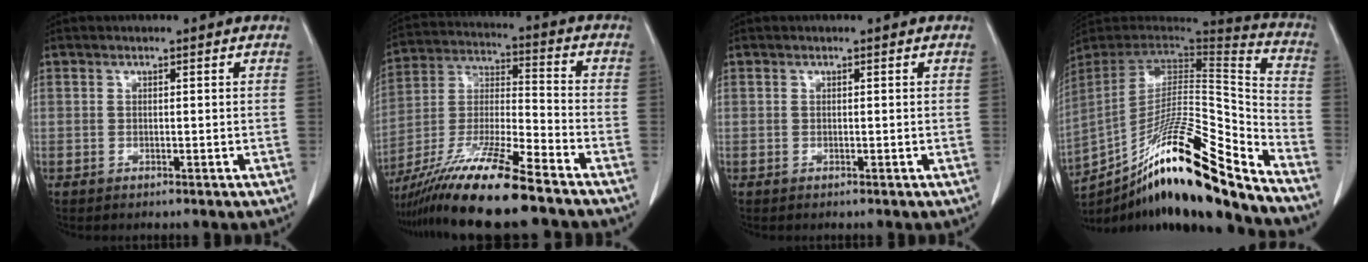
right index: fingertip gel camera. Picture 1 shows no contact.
{"total": 16.2, "force": [-12.1, 0.1, 10.7], "torque": [-0.218, -0.030, -0.224]}
{"total": 0.0}
{"total": 25.5, "force": [-18.3, 1.9, 17.6], "torque": [-0.265, -0.007, -0.311]}